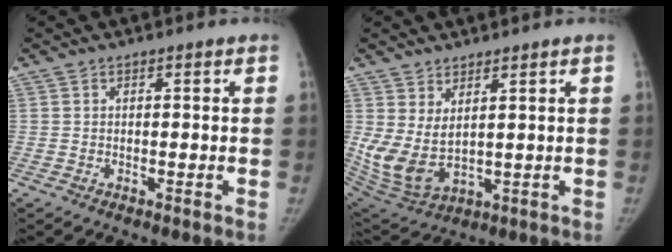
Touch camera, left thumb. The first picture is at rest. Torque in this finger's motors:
{"motor_torque": [0.07, 0.29, 0.30, -0.32, 0.13]}